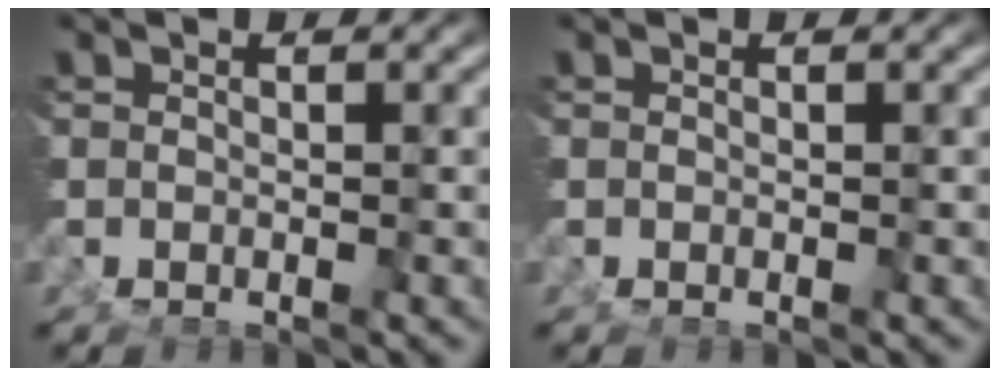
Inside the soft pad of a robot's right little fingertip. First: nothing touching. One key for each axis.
{"total": 0.0}